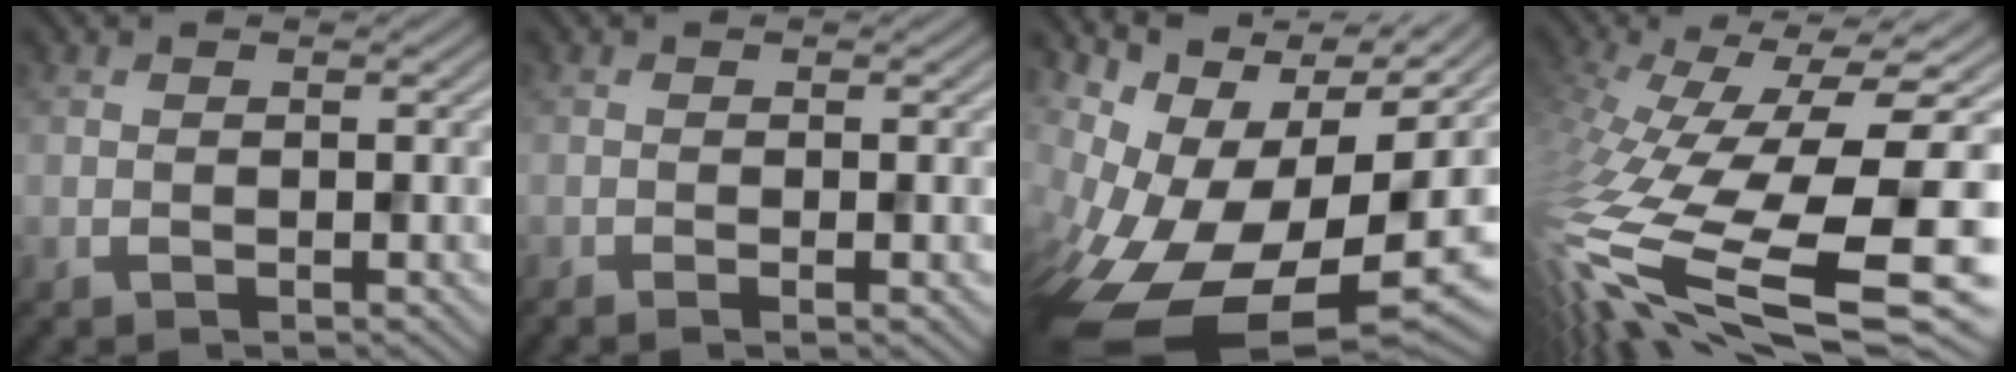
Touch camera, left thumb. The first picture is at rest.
{"total": 1.1, "force": [-0.5, 0.2, 1.0], "torque": [-0.013, -0.003, -0.012]}
{"total": 15.1, "force": [-4.3, 8.1, 12.0], "torque": [-0.248, -0.033, -0.049]}
{"total": 15.2, "force": [-5.2, 6.6, 12.7], "torque": [-0.296, -0.057, -0.056]}